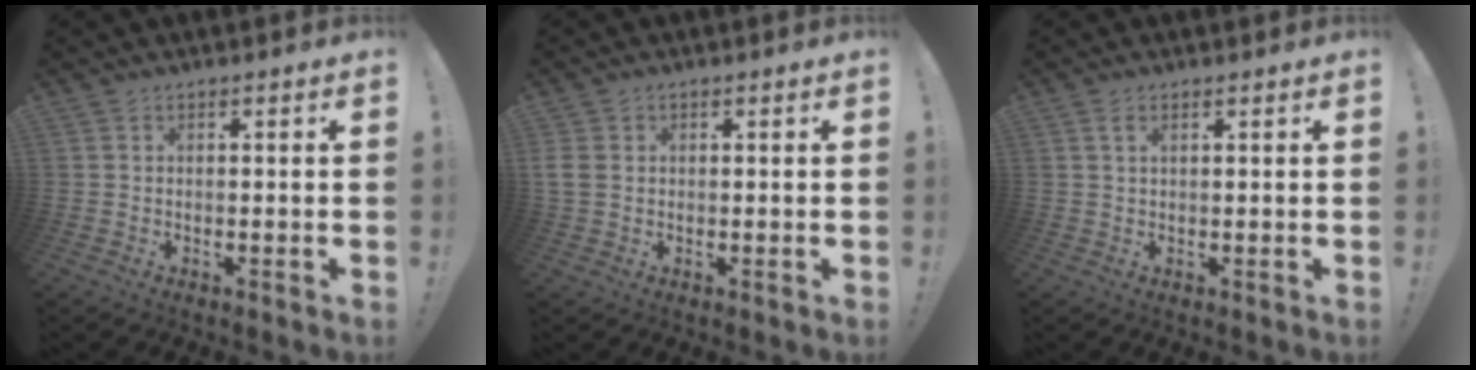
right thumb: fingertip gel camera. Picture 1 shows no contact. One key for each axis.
{"total": 3.7, "fx": 0.5, "fy": 3.0, "fz": 2.0, "tx": -0.039, "ty": 0.005, "tz": 0.012}
{"total": 2.2, "fx": 0.9, "fy": 0.9, "fz": 1.7, "tx": -0.035, "ty": 0.000, "tz": 0.017}